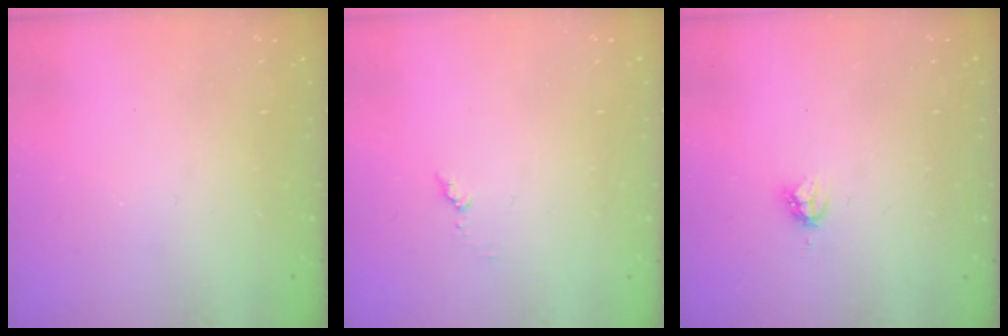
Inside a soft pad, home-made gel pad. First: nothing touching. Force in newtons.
{"total": 5.2, "press": 5.2, "slide": 0.5}
{"total": 3.9, "press": 3.8, "slide": 0.6}